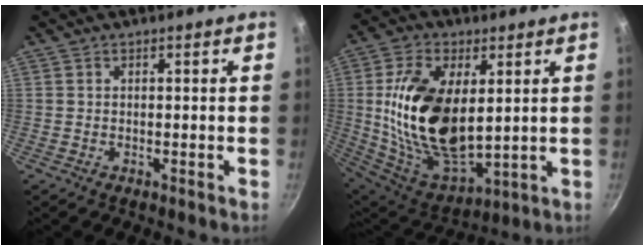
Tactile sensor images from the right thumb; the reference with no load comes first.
{"total": 22.3, "force": [2.7, 11.9, 18.7], "torque": [-0.342, -0.022, 0.064]}